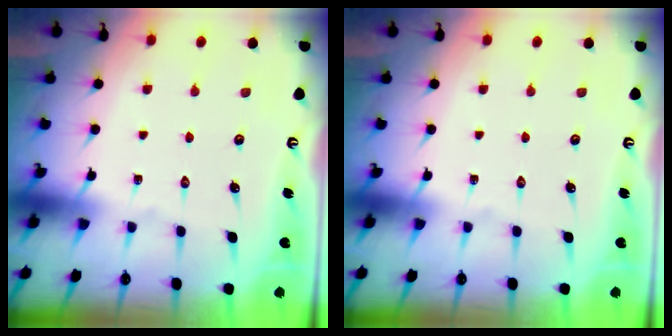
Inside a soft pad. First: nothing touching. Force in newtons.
{"total": 0.0}